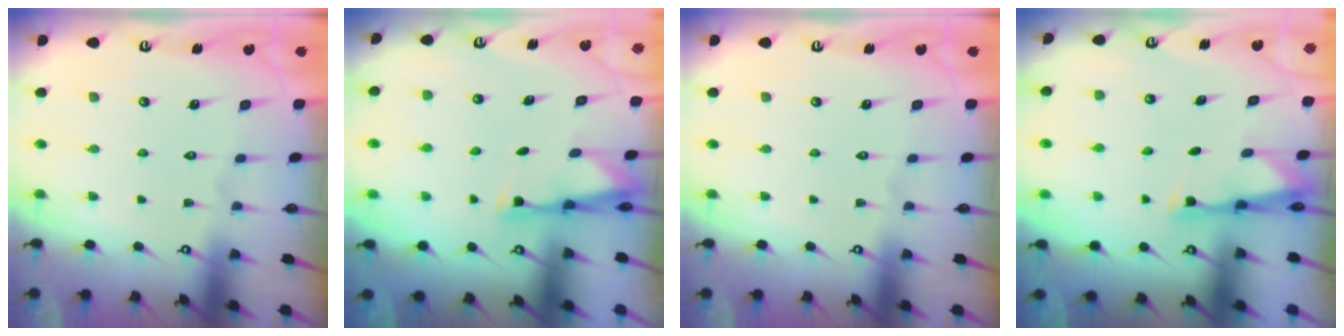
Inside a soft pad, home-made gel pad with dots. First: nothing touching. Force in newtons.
{"total": 2.9, "press": 2.9, "slide": 0.6}
{"total": 0.0}
{"total": 2.9, "press": 2.8, "slide": 0.5}